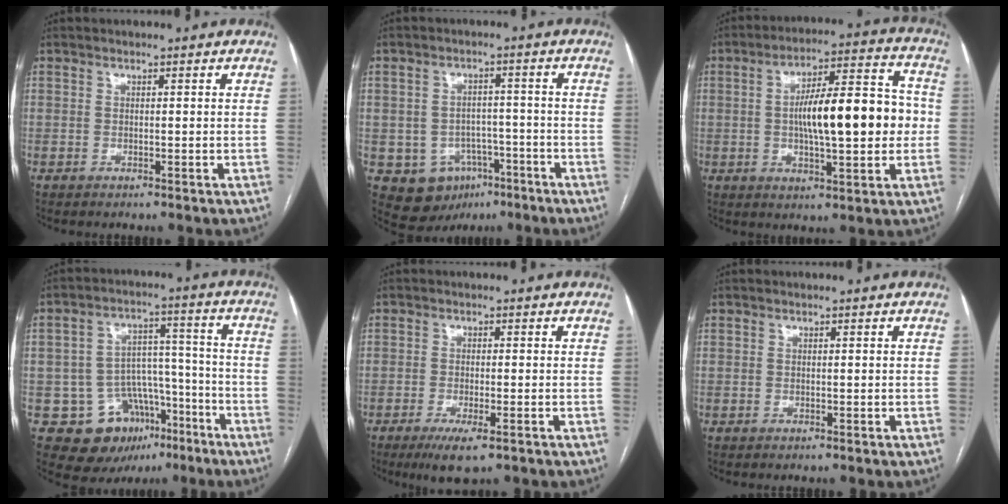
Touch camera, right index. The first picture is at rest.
{"total": 8.1, "force": [-3.7, 6.7, 2.8], "torque": [-0.043, 0.017, -0.042]}
{"total": 15.6, "force": [-0.2, 3.9, 15.1], "torque": [-0.238, 0.032, -0.001]}
{"total": 12.7, "force": [-6.5, 9.6, 4.9], "torque": [-0.062, 0.052, -0.084]}
{"total": 4.9, "force": [-2.8, 0.8, 3.9], "torque": [-0.069, -0.012, -0.044]}
{"total": 0.0}